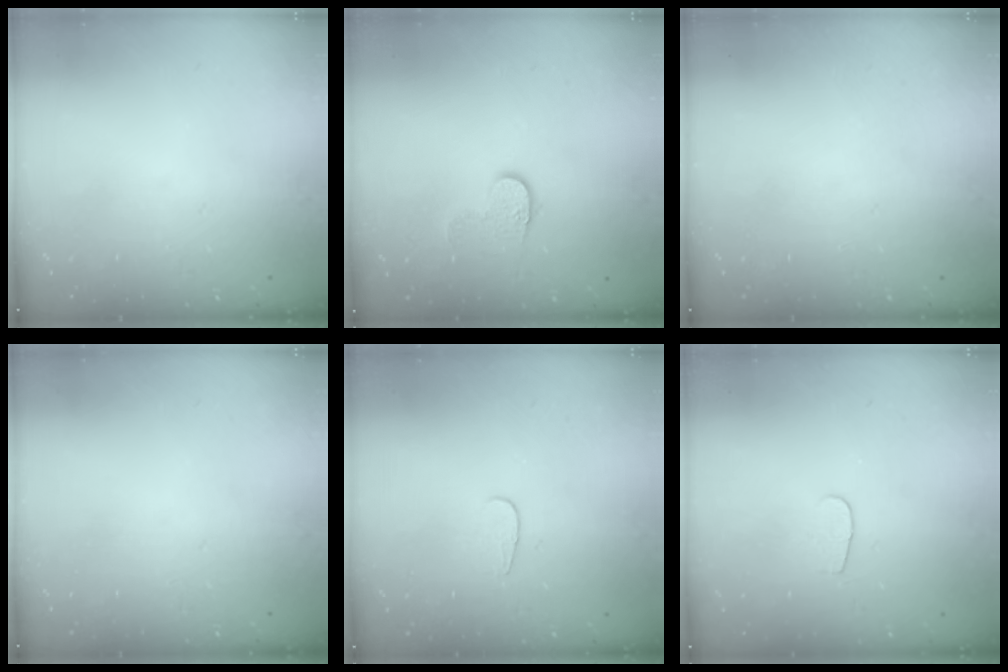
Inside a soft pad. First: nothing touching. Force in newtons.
{"total": 6.0, "press": 6.0, "slide": 0.5}
{"total": 0.0}
{"total": 0.0}
{"total": 3.6, "press": 3.6, "slide": 0.3}
{"total": 3.2, "press": 3.2, "slide": 0.3}